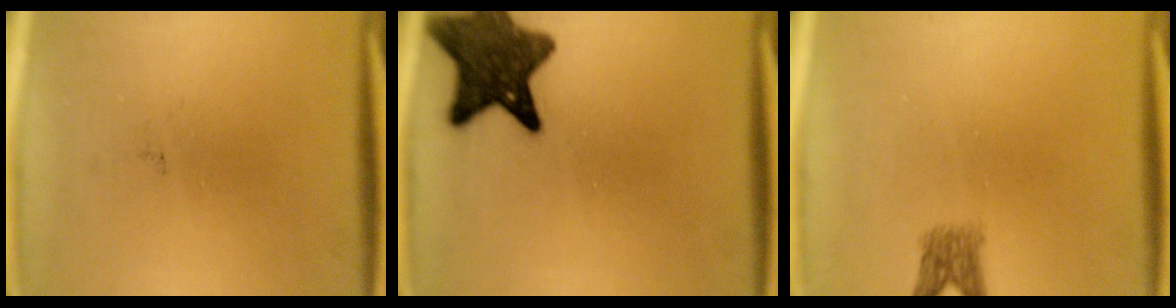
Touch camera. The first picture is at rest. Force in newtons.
{"total": 11.5}
{"total": 2.5}